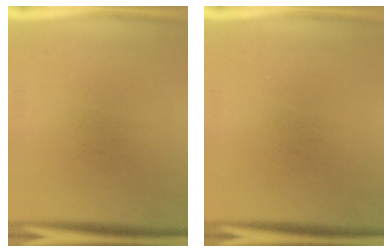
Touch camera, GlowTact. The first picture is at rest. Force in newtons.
{"total": 0.0}